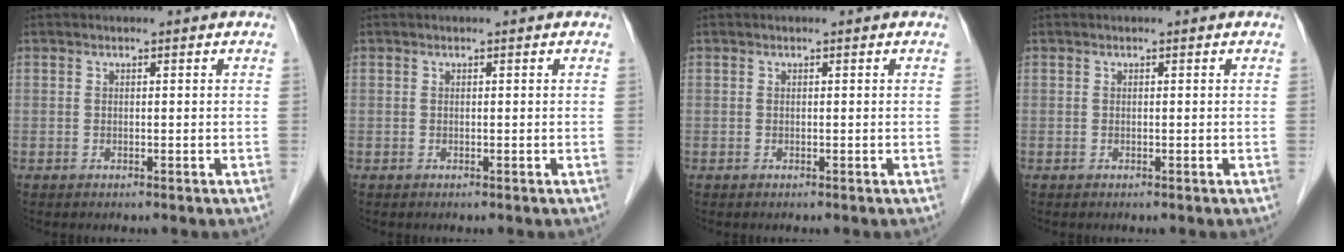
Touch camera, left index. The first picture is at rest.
{"total": 0.0}
{"total": 0.0}
{"total": 0.0}